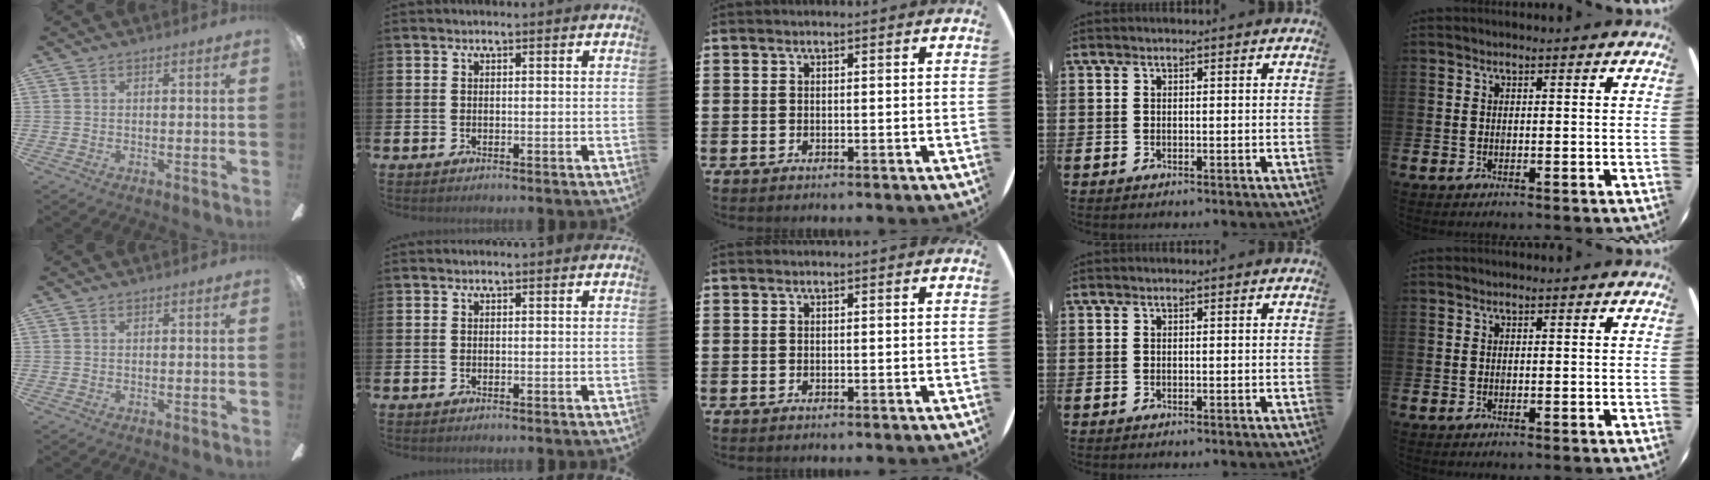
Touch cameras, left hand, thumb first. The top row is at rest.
{}